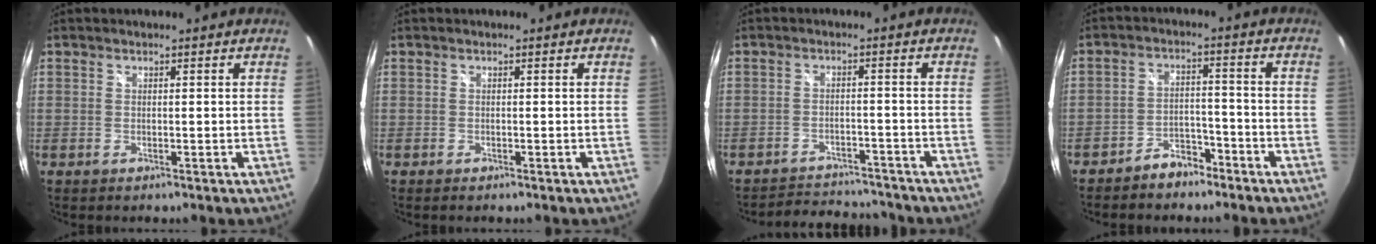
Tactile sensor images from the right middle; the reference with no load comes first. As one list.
[{"total": 0.0}, {"total": 9.8, "force": [-9.2, 2.5, 2.1], "torque": [-0.055, 0.013, -0.126]}, {"total": 5.4, "force": [-4.5, 2.4, 1.7], "torque": [-0.046, 0.018, -0.068]}]